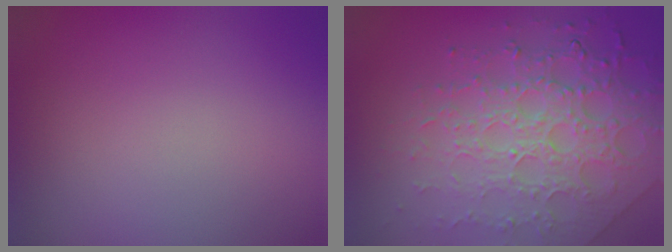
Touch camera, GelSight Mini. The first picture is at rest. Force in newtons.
{"total": 7.9, "press": 5.6, "slide": 5.6}